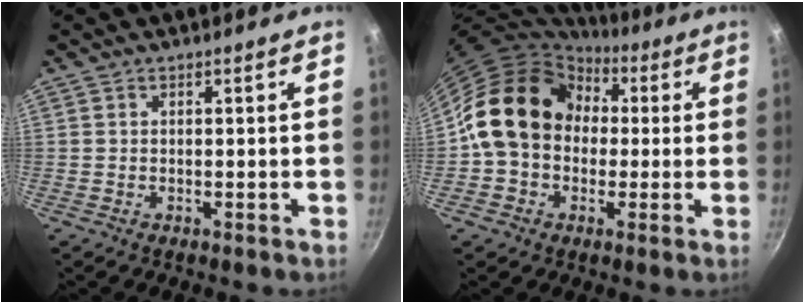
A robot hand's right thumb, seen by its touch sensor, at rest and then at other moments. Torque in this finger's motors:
{"motor_torque": [1.85, 3.15, 1.46, -0.36, 0.56]}